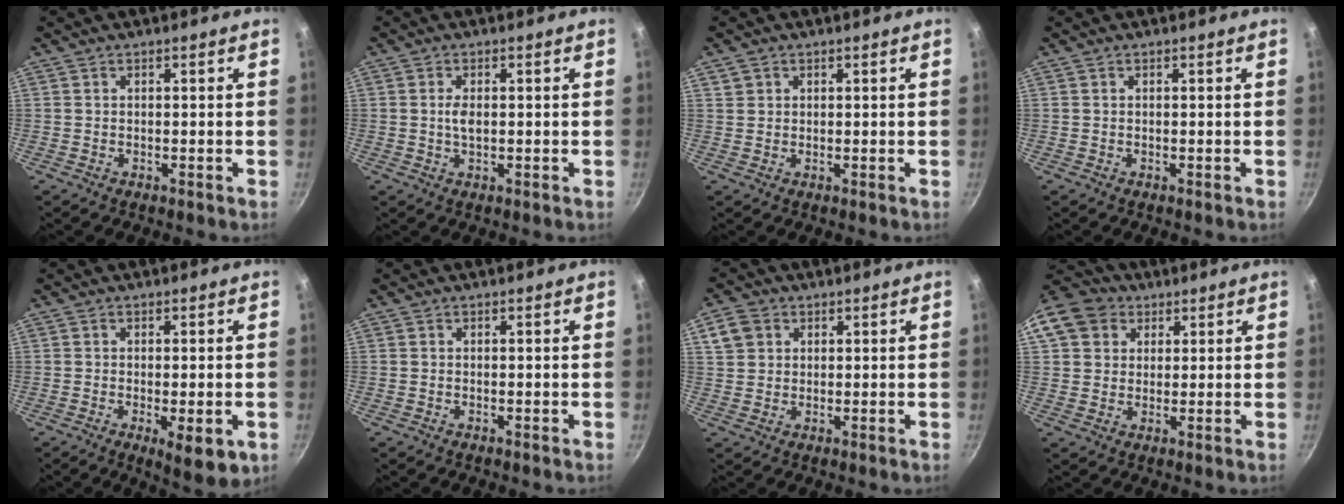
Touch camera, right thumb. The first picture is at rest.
{"total": 2.3, "force": [0.1, 1.1, 2.0], "torque": [-0.036, 0.000, 0.002]}
{"total": 1.9, "force": [0.8, 1.6, 0.4], "torque": [-0.002, 0.006, 0.013]}
{"total": 0.0}
{"total": 7.6, "force": [-2.3, 2.5, 6.8], "torque": [-0.090, -0.005, -0.025]}
{"total": 0.0}
{"total": 5.4, "force": [1.9, 4.5, 2.3], "torque": [-0.026, 0.005, 0.032]}
{"total": 11.9, "force": [4.5, 9.9, 4.9], "torque": [-0.084, 0.021, 0.071]}